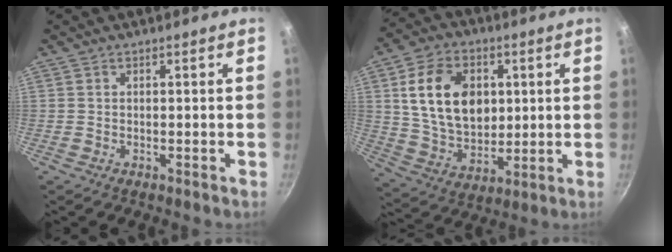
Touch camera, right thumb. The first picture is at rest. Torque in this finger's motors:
{"motor_torque": [-0.71, 1.93, 0.82, 0.88, 0.36]}